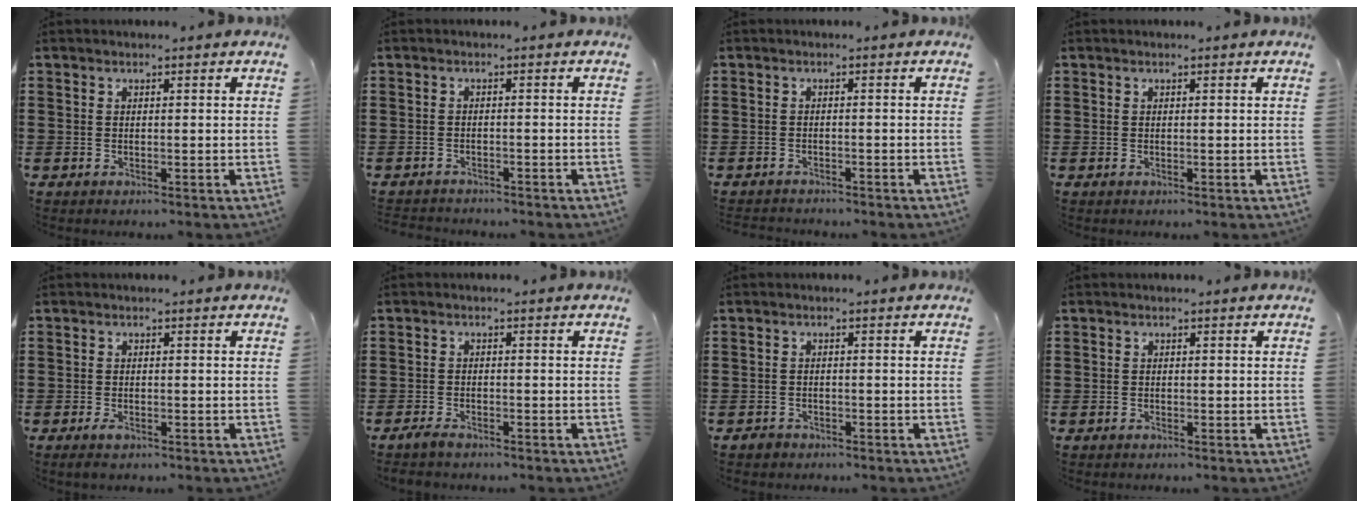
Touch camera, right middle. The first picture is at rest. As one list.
[{"total": 1.6, "force": [-1.6, 0.3, -0.1], "torque": [-0.002, 0.002, -0.036]}, {"total": 1.3, "force": [-1.3, 0.2, -0.2], "torque": [-0.001, 0.004, -0.030]}, {"total": 0.0}, {"total": 1.3, "force": [-0.9, 0.4, 0.8], "torque": [-0.026, -0.006, -0.019]}, {"total": 2.0, "force": [-1.6, 0.5, 1.0], "torque": [-0.027, 0.000, -0.033]}, {"total": 1.1, "force": [-1.0, 0.5, 0.1], "torque": [-0.006, -0.001, -0.022]}, {"total": 0.7, "force": [-0.5, 0.5, 0.0], "torque": [-0.001, 0.002, -0.010]}]